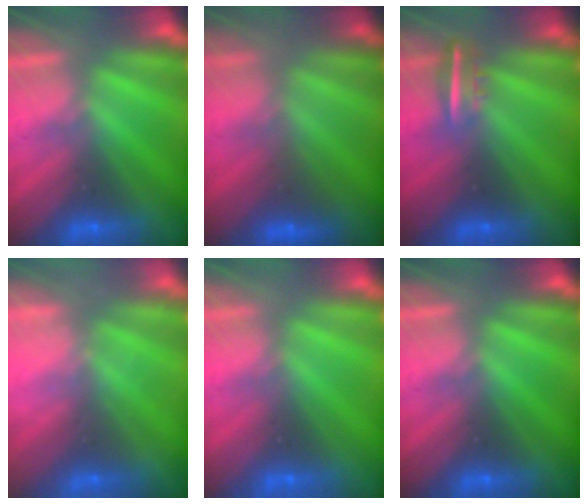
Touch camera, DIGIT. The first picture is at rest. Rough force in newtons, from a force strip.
{"total": 2.4}
{"total": 5.2}
{"total": 2.3}
{"total": 1.5}
{"total": 0.0}